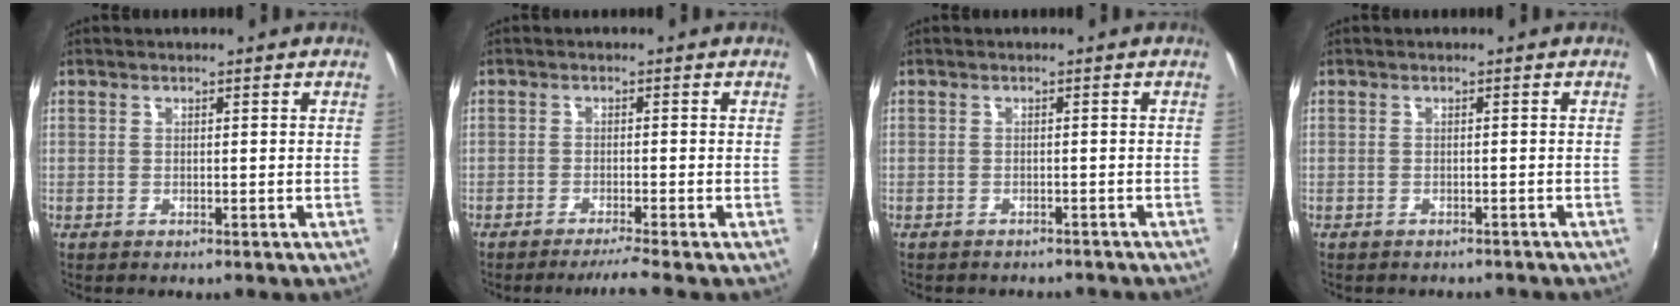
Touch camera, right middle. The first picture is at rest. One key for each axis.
{"total": 3.1, "fx": -2.7, "fy": -0.9, "fz": 1.3, "tx": -0.037, "ty": -0.003, "tz": -0.050}
{"total": 3.8, "fx": -3.4, "fy": 1.3, "fz": 1.1, "tx": -0.025, "ty": -0.013, "tz": -0.044}
{"total": 2.9, "fx": -2.6, "fy": 1.0, "fz": 0.8, "tx": -0.017, "ty": -0.013, "tz": -0.031}